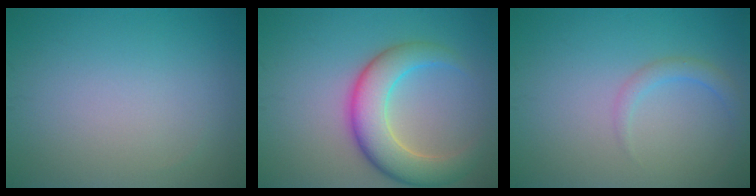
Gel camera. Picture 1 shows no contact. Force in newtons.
{"total": 6.6, "press": 6.6, "slide": 0.2}
{"total": 1.6, "press": 1.6, "slide": 0.1}